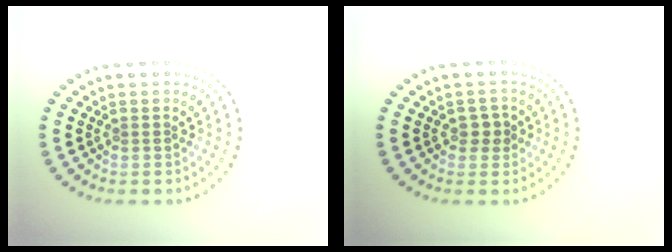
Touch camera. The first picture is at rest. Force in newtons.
{"total": 1.6, "press": 1.5, "slide": 0.6}